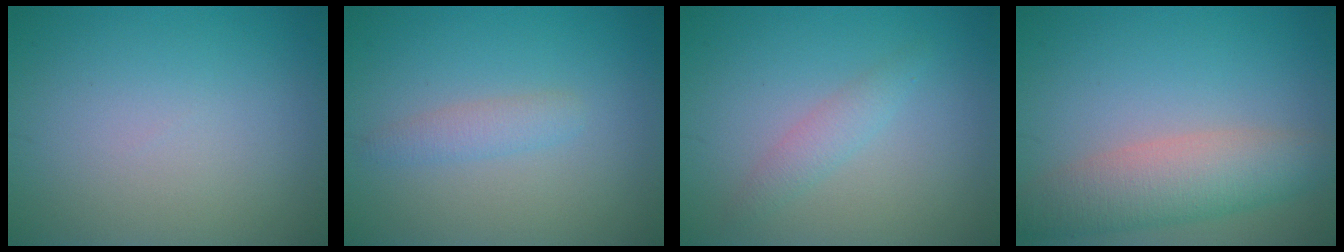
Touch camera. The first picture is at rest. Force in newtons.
{"total": 1.6, "press": 1.6, "slide": 0.1}
{"total": 1.6, "press": 1.6, "slide": 0.2}
{"total": 5.4, "press": 5.4, "slide": 0.1}